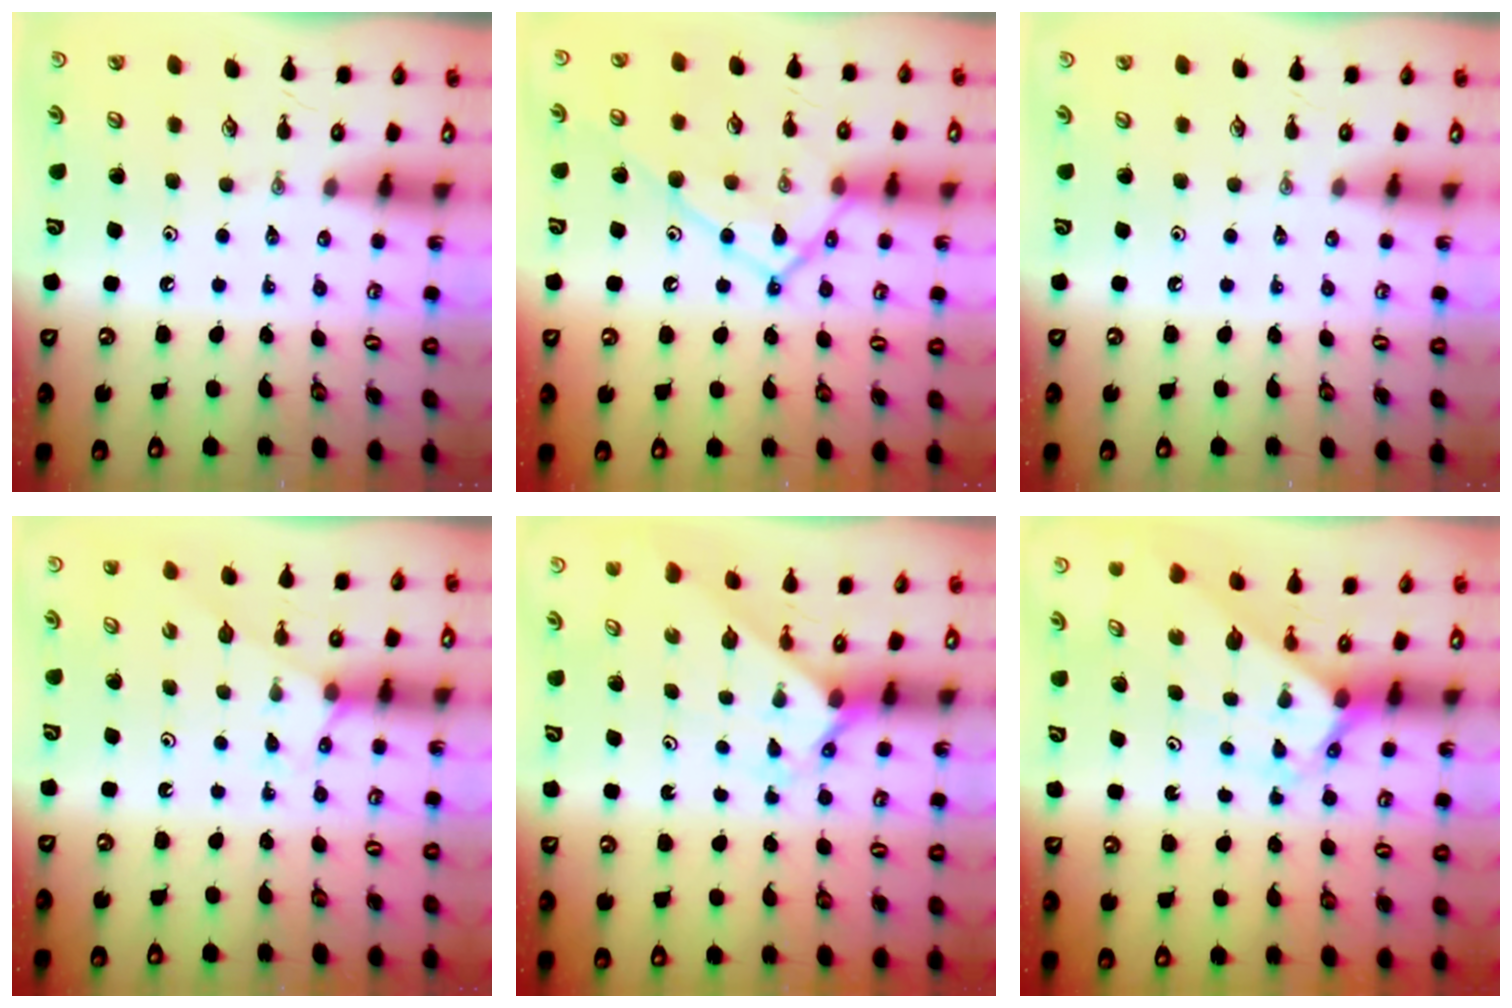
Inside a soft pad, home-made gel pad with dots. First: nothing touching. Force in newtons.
{"total": 13.5, "press": 13.4, "slide": 1.0}
{"total": 0.0}
{"total": 4.1, "press": 4.1, "slide": 0.5}
{"total": 2.1, "press": 2.1, "slide": 0.2}
{"total": 3.0, "press": 2.9, "slide": 0.4}